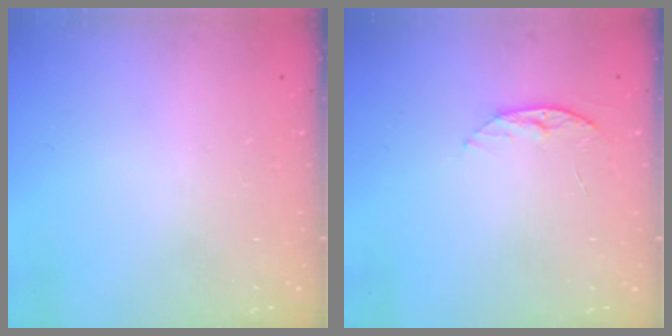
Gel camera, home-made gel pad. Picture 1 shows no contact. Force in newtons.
{"total": 6.4, "press": 6.3, "slide": 0.7}